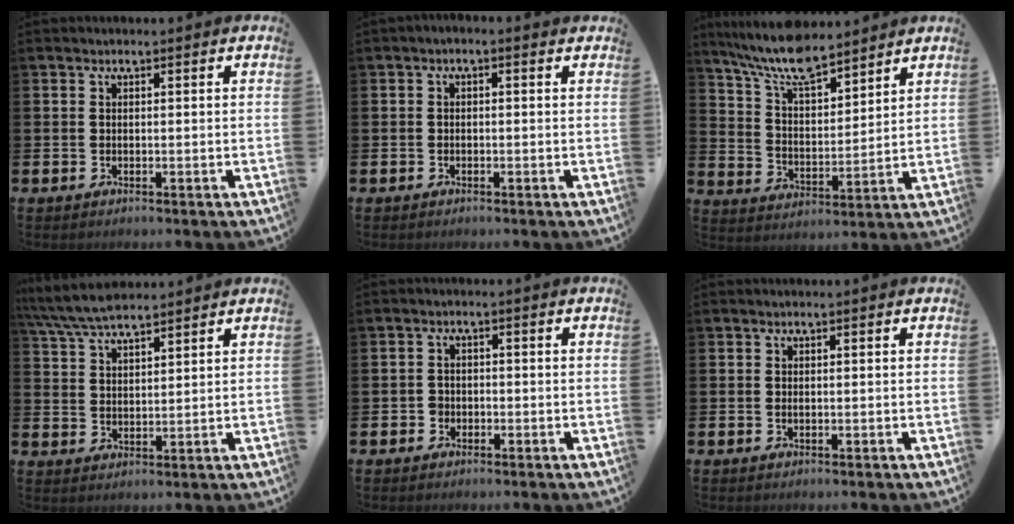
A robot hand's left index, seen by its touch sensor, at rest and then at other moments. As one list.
[{"total": 0.8, "force": [-0.6, 0.2, 0.4], "torque": [-0.015, 0.002, -0.010]}, {"total": 8.7, "force": [7.8, 2.1, 3.3], "torque": [-0.091, -0.041, 0.141]}, {"total": 6.3, "force": [5.8, 1.0, 2.1], "torque": [-0.066, -0.019, 0.108]}, {"total": 1.7, "force": [-1.0, 1.4, 0.2], "torque": [-0.006, 0.004, -0.023]}, {"total": 0.0}]